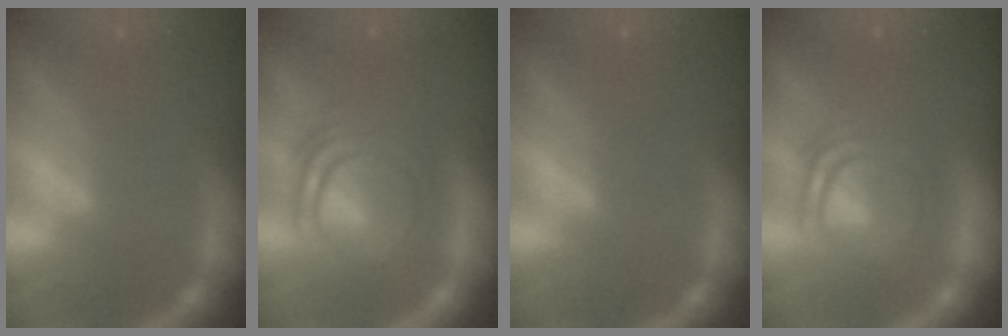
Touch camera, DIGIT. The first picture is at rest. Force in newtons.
{"total": 8.6}
{"total": 0.0}
{"total": 7.6}